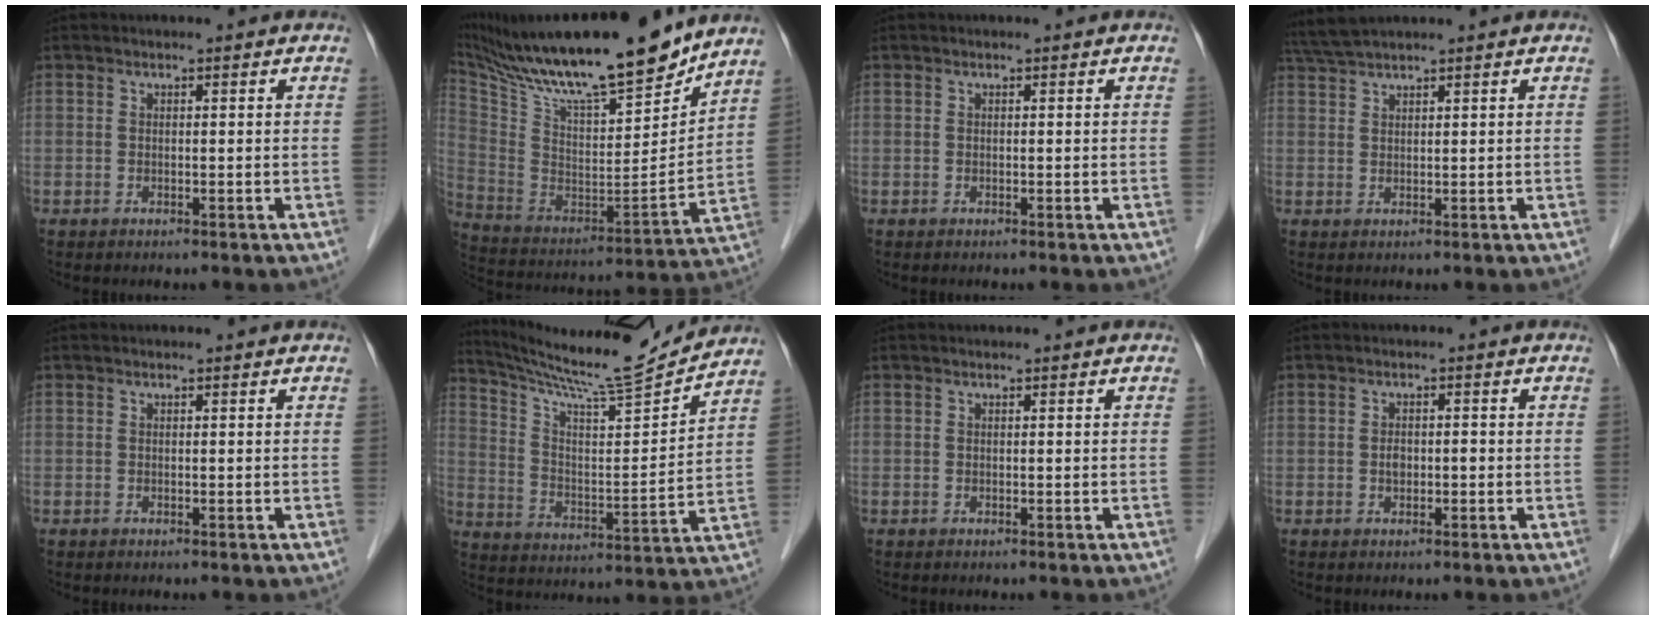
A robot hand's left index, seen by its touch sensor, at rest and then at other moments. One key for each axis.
{"total": 26.2, "fx": 22.0, "fy": 3.4, "fz": 13.7, "tx": -0.258, "ty": -0.012, "tz": 0.362}
{"total": 0.0}
{"total": 3.7, "fx": 3.4, "fy": -0.5, "fz": 1.3, "tx": -0.034, "ty": 0.022, "tz": 0.074}
{"total": 0.0}
{"total": 16.6, "fx": 15.9, "fy": -0.8, "fz": 4.7, "tx": -0.096, "ty": -0.026, "tz": 0.258}
{"total": 0.0}
{"total": 1.5, "fx": -0.3, "fy": 0.9, "fz": 1.2, "tx": -0.021, "ty": 0.003, "tz": -0.003}